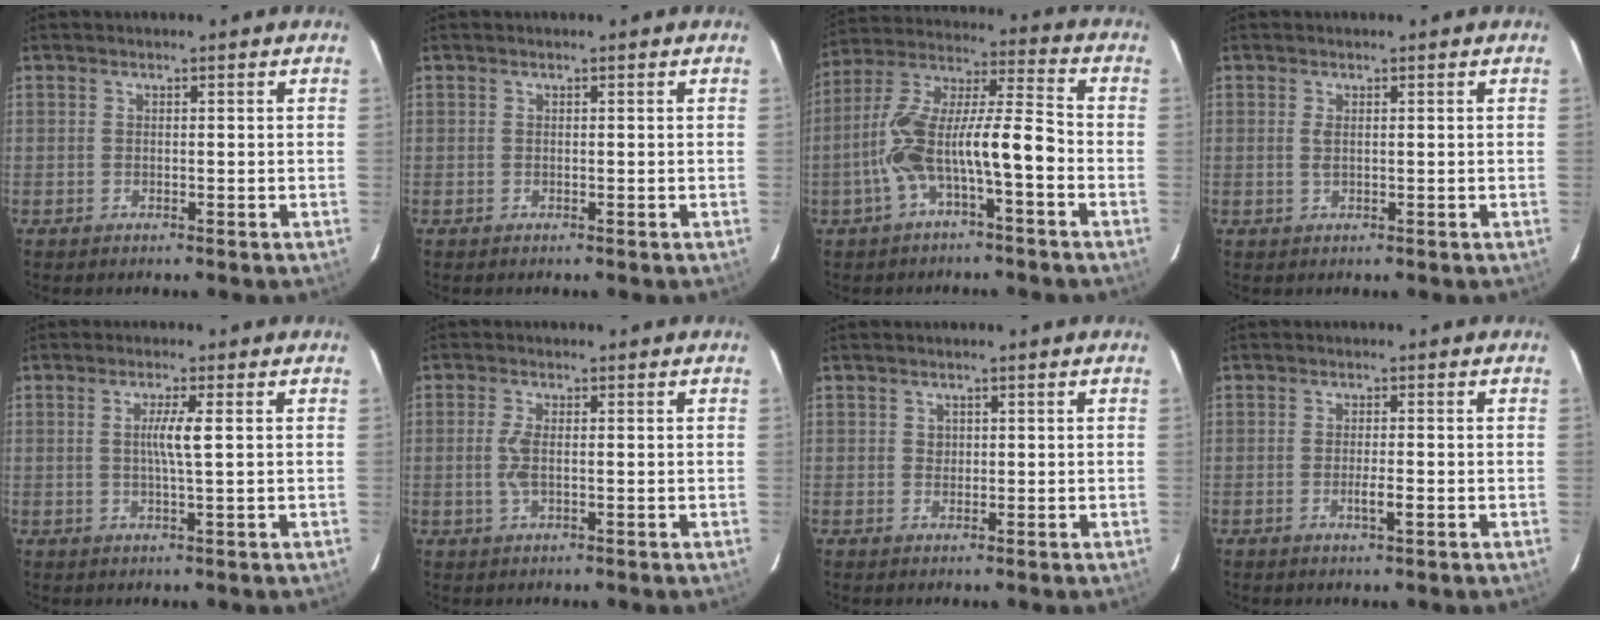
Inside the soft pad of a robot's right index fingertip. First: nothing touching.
{"total": 0.0}
{"total": 13.1, "force": [-4.2, 2.3, 12.2], "torque": [-0.242, 0.034, -0.075]}
{"total": 1.1, "force": [0.2, 0.2, 1.0], "torque": [-0.025, -0.002, 0.005]}
{"total": 3.5, "force": [0.5, -0.5, 3.4], "torque": [-0.067, -0.004, 0.007]}
{"total": 2.7, "force": [-0.2, 0.8, 2.6], "torque": [-0.062, -0.002, -0.003]}
{"total": 1.0, "force": [0.4, 0.9, 0.3], "torque": [-0.001, 0.000, 0.005]}
{"total": 2.4, "force": [-0.8, 0.2, 2.2], "torque": [-0.041, -0.002, -0.014]}